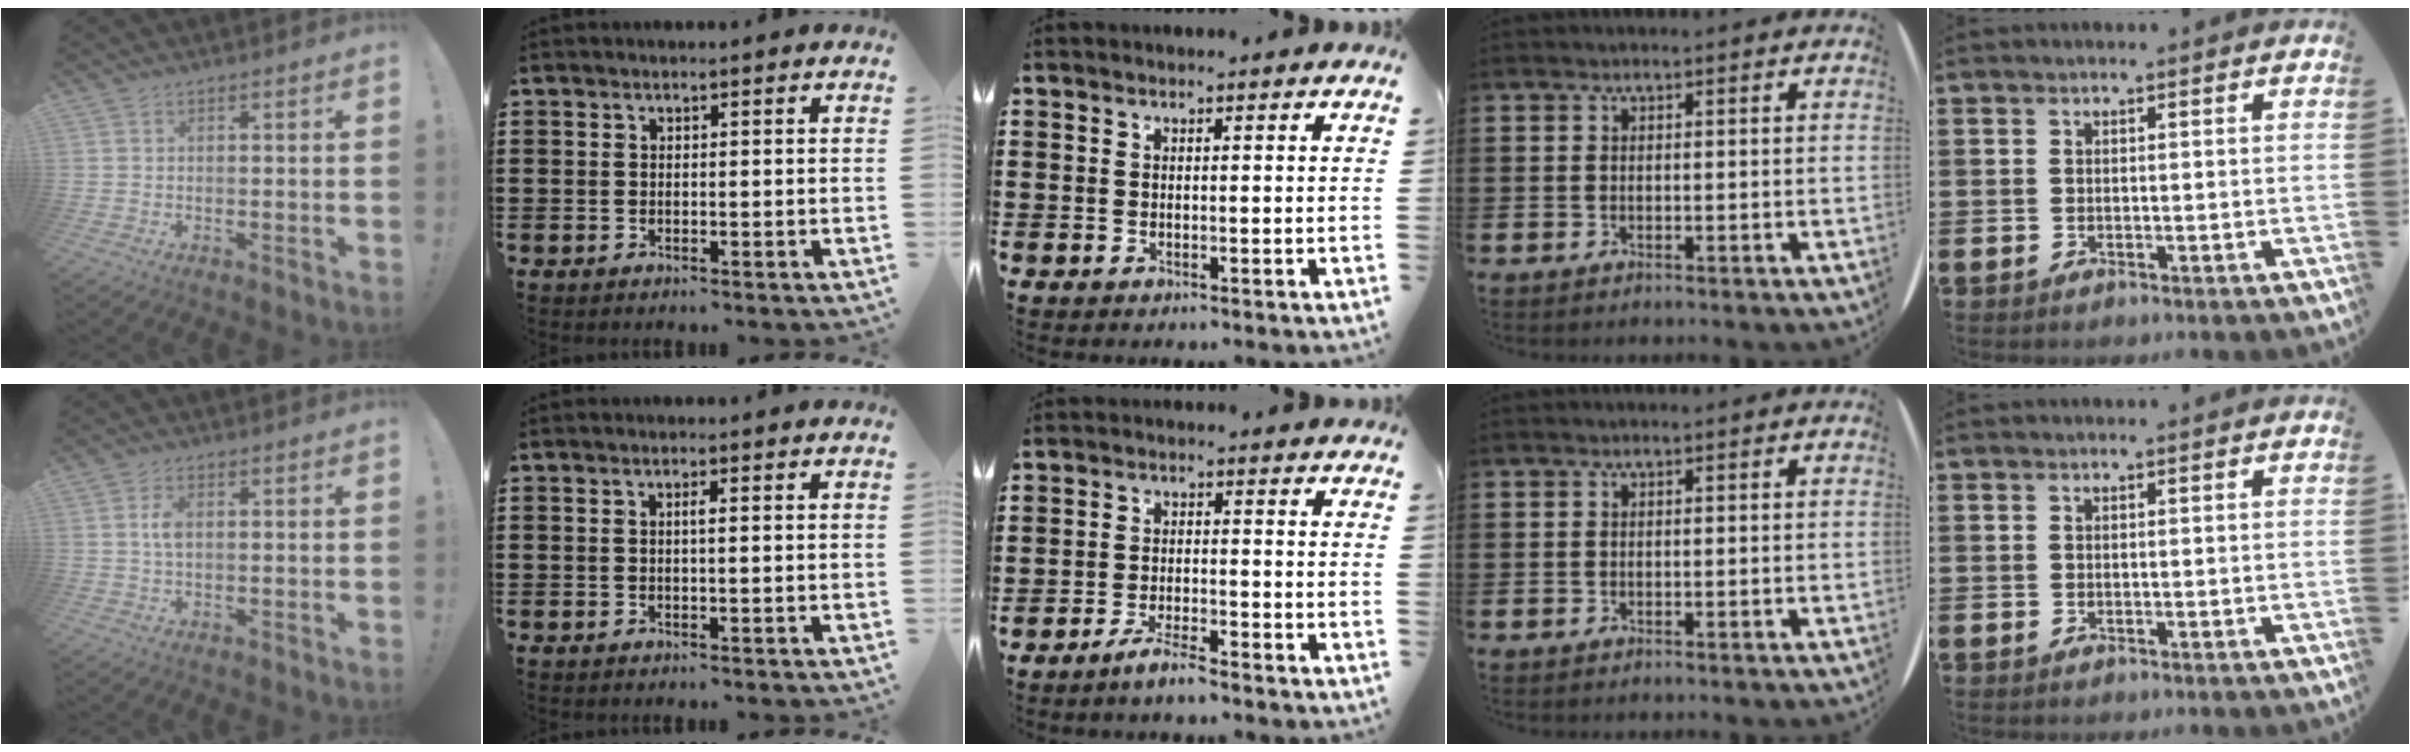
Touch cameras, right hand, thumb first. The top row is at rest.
{"thumb": {"total": 3.4, "force": [0.4, 1.8, 2.8], "torque": [-0.041, 0.001, 0.002]}, "index": {"total": 0.8, "force": [0.0, -0.1, 0.8], "torque": [-0.016, -0.003, 0.000]}, "middle": {"total": 3.3, "force": [-2.9, 0.2, 1.6], "torque": [-0.035, 0.003, -0.057]}}